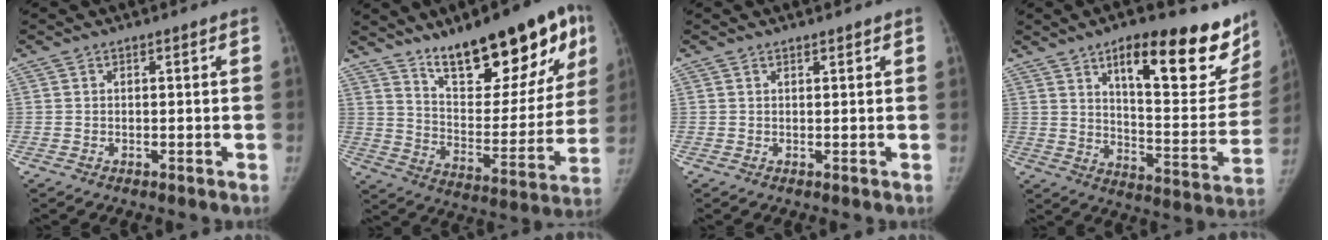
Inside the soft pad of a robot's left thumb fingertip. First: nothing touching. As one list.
[{"total": 24.7, "force": [15.1, 8.7, 17.5], "torque": [-0.199, -0.066, 0.236]}, {"total": 1.0, "force": [0.9, 0.4, 0.4], "torque": [-0.005, -0.005, 0.013]}, {"total": 24.4, "force": [15.8, 8.2, 16.8], "torque": [-0.173, -0.081, 0.223]}]